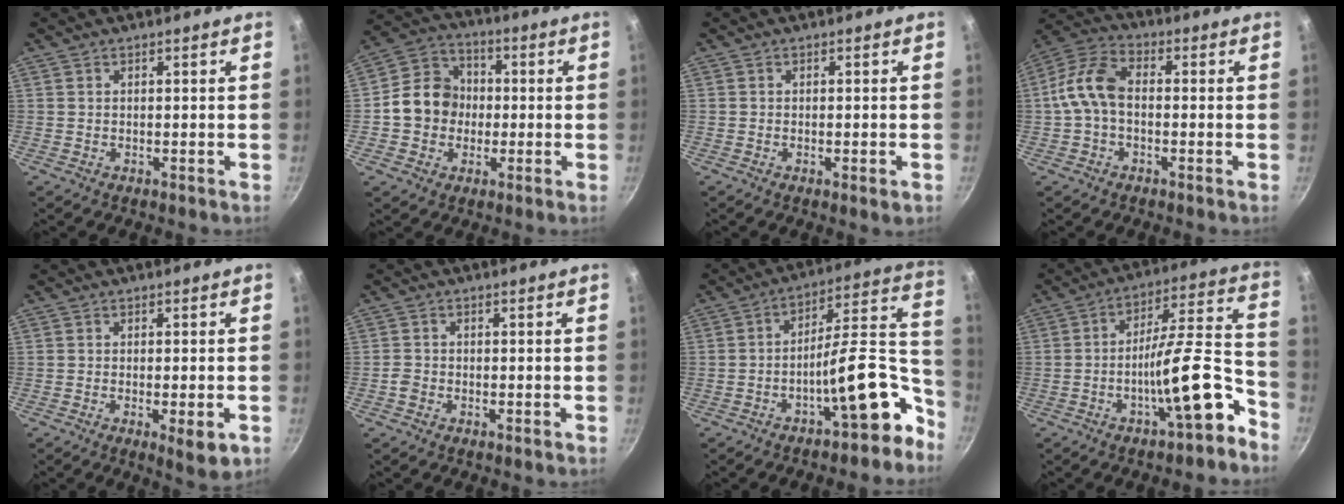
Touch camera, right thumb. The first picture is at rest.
{"total": 11.1, "force": [-0.8, 9.8, 5.2], "torque": [-0.054, 0.025, -0.032]}
{"total": 1.9, "force": [-0.6, 0.4, 1.7], "torque": [-0.032, -0.002, -0.012]}
{"total": 9.2, "force": [-0.9, 6.0, 6.9], "torque": [-0.128, 0.034, -0.035]}
{"total": 5.6, "force": [-1.9, 1.5, 5.1], "torque": [-0.071, -0.003, -0.025]}
{"total": 1.8, "force": [-1.1, 1.2, 0.8], "torque": [-0.021, 0.008, -0.026]}
{"total": 17.9, "force": [-8.6, 6.5, 14.3], "torque": [-0.142, 0.089, -0.133]}
{"total": 15.5, "force": [-7.8, 3.8, 12.9], "torque": [-0.156, 0.072, -0.125]}